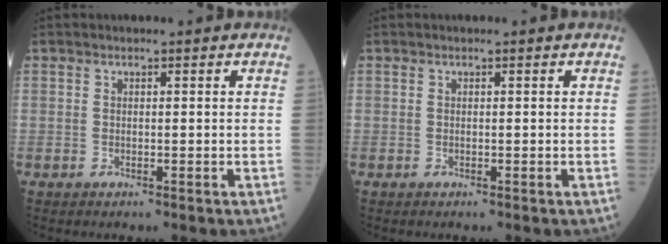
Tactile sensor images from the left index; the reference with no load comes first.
{"total": 0.0}